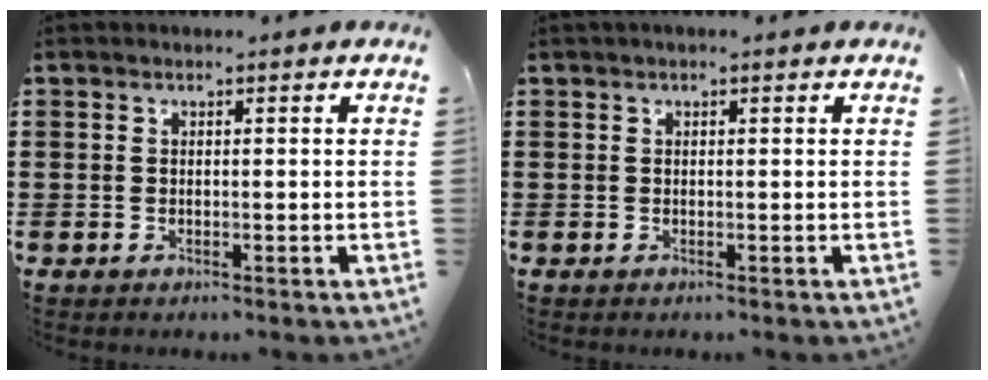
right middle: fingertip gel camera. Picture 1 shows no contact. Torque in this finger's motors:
{"motor_torque": [0.30, -0.36, 0.25, 0.07]}